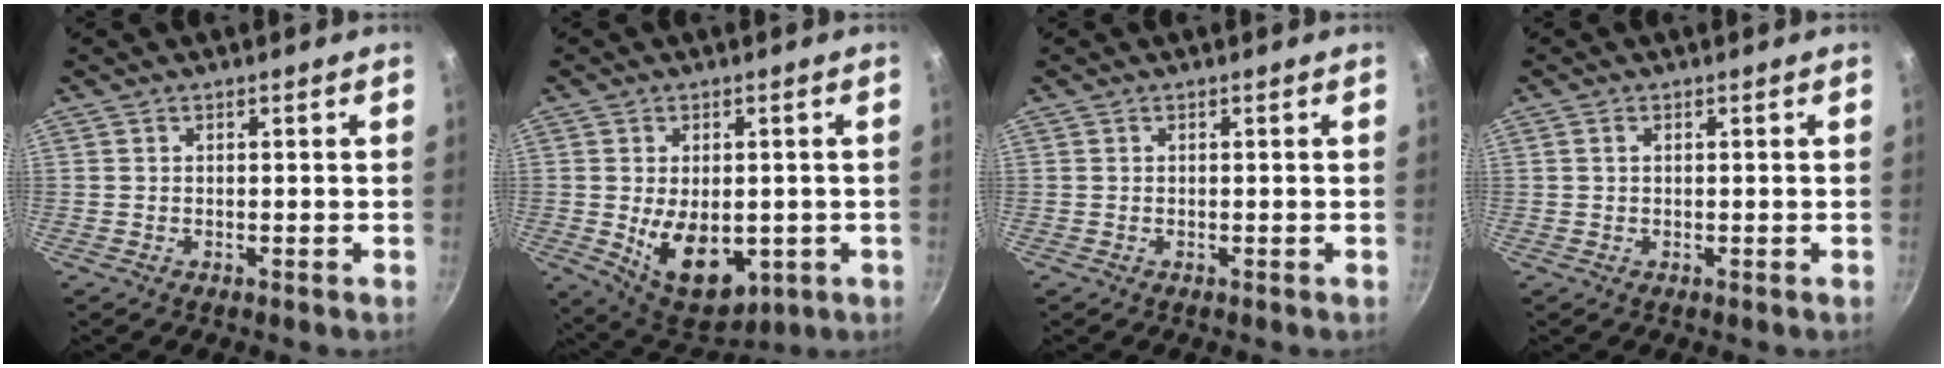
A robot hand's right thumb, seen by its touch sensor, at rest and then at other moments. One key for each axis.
{"total": 13.2, "fx": -1.9, "fy": 8.3, "fz": 10.1, "tx": -0.121, "ty": -0.016, "tz": -0.006}
{"total": 0.0}
{"total": 0.9, "fx": 0.2, "fy": 0.6, "fz": 0.6, "tx": -0.011, "ty": 0.004, "tz": 0.004}